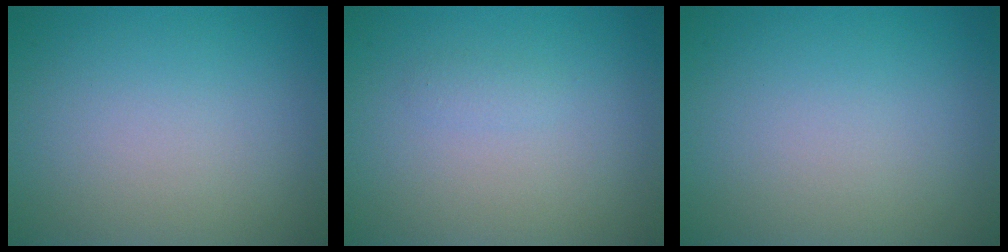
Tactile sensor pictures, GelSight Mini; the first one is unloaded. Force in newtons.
{"total": 0.7, "press": 0.7, "slide": 0.0}
{"total": 0.0}